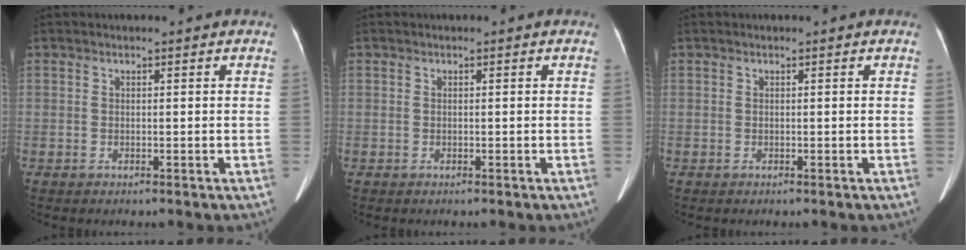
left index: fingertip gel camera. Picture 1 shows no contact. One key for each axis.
{"total": 0.0}
{"total": 0.0}